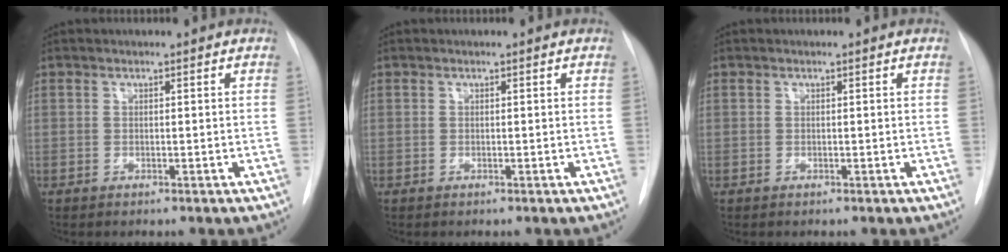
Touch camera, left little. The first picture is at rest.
{"total": 0.0}
{"total": 0.0}